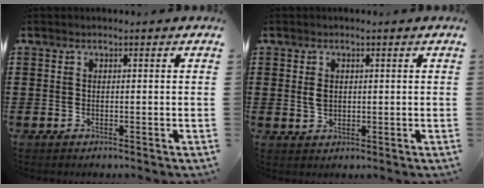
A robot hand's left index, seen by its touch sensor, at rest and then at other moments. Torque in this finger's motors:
{"motor_torque": [0.56, 0.36, 0.34, 0.06]}